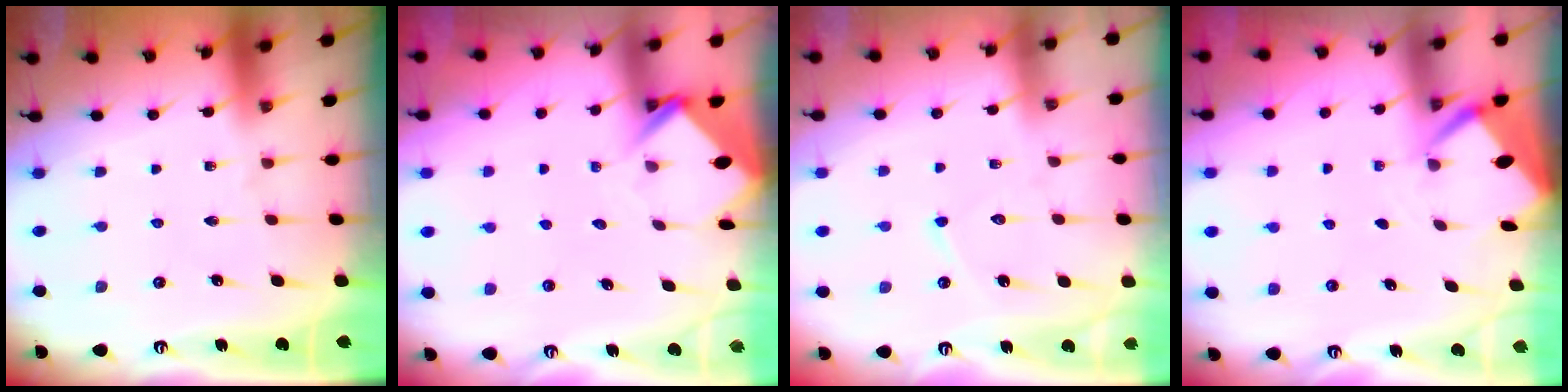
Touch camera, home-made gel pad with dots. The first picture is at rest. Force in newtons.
{"total": 3.9, "press": 3.8, "slide": 0.3}
{"total": 5.4, "press": 5.4, "slide": 0.4}
{"total": 2.8, "press": 2.7, "slide": 0.3}